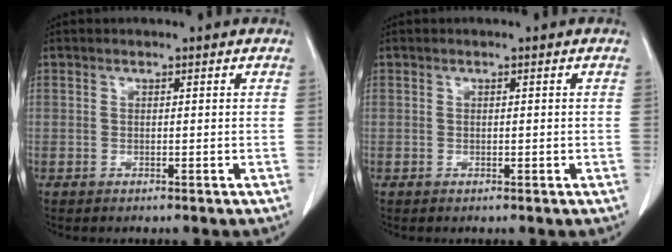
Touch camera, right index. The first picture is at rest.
{"total": 0.0}